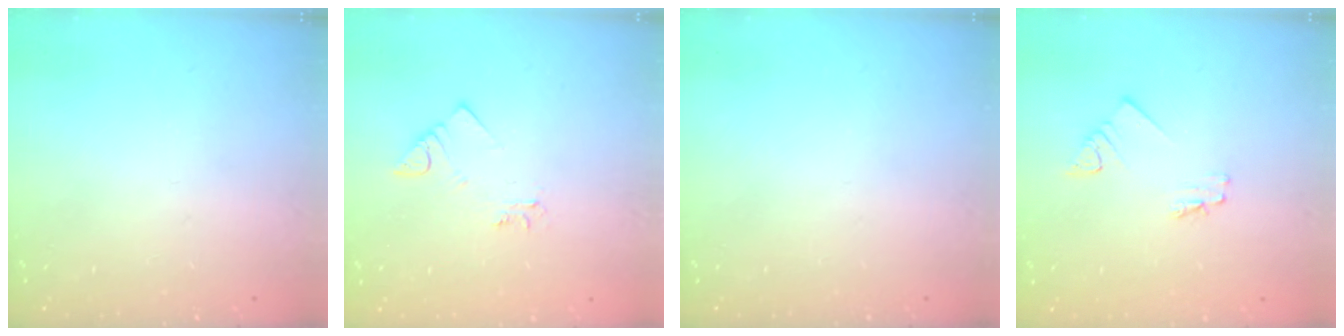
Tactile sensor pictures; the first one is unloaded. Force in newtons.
{"total": 3.7, "press": 3.6, "slide": 0.7}
{"total": 0.0}
{"total": 2.1, "press": 2.1, "slide": 0.2}